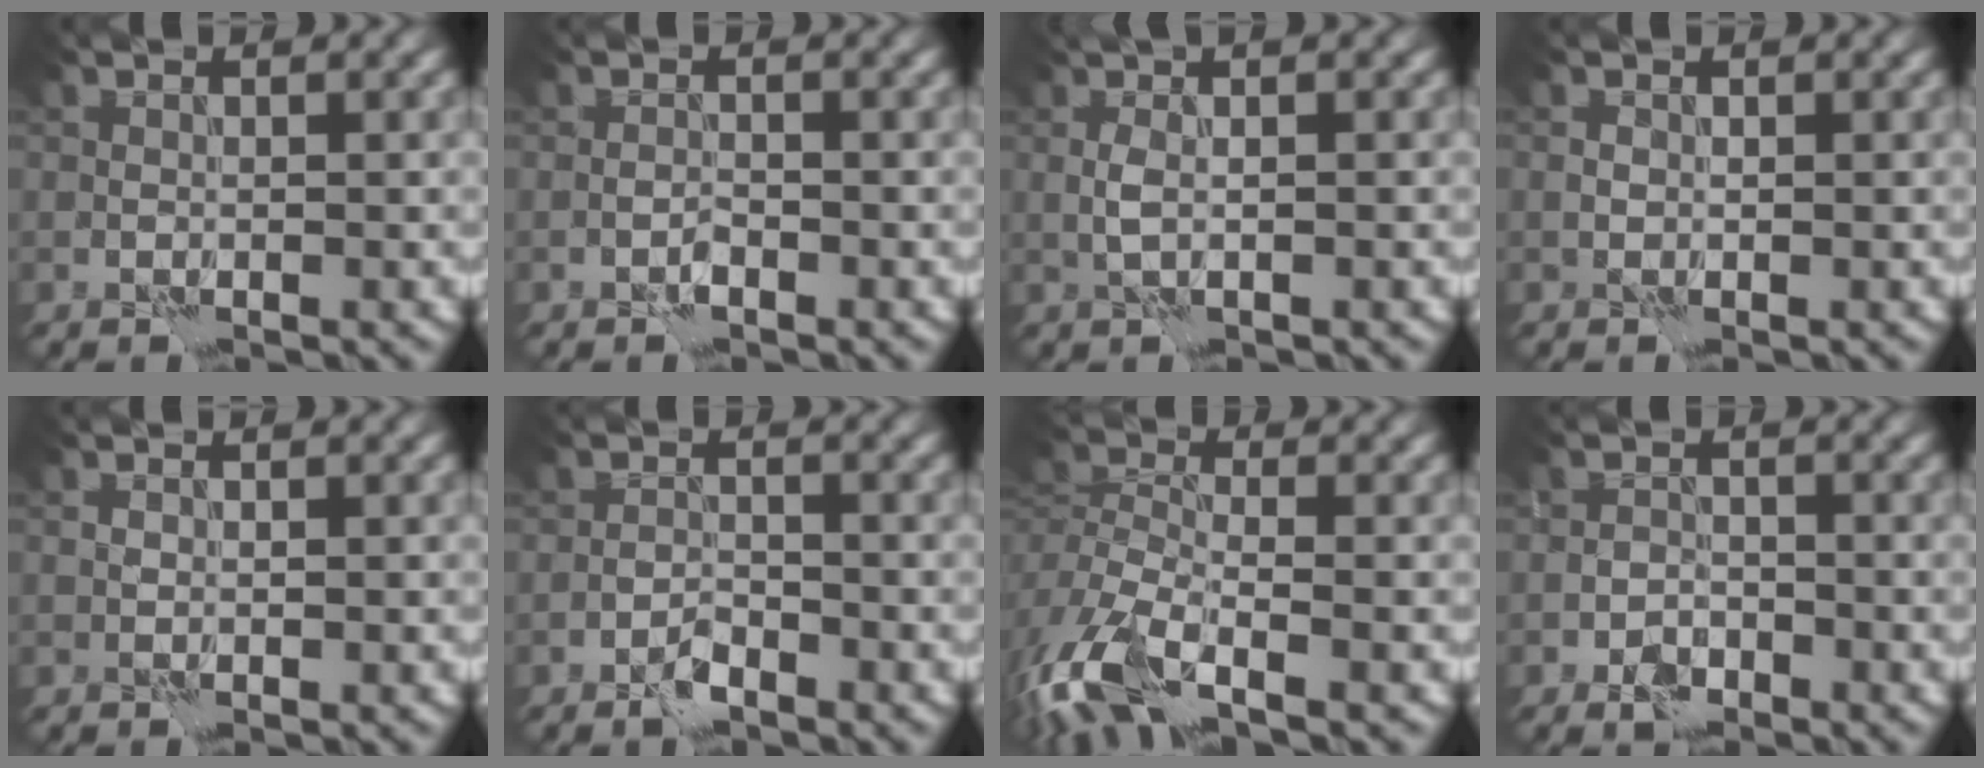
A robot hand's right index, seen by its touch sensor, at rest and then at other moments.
{"total": 1.0, "force": [-0.7, 0.3, 0.5], "torque": [-0.011, 0.003, -0.015]}
{"total": 1.8, "force": [0.6, 0.1, 1.7], "torque": [-0.038, 0.007, 0.004]}
{"total": 0.0}
{"total": 0.0}
{"total": 1.7, "force": [-1.4, 0.5, 0.9], "torque": [-0.018, 0.003, -0.030]}
{"total": 8.8, "force": [-5.0, 3.7, 6.3], "torque": [-0.152, -0.021, -0.104]}
{"total": 2.2, "force": [-1.5, 1.2, 1.0], "torque": [-0.017, 0.002, -0.030]}